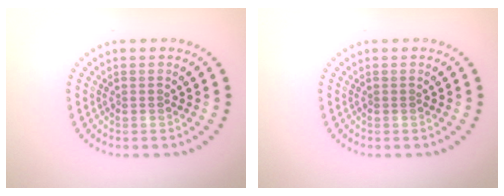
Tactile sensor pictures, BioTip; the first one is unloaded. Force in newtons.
{"total": 0.0}